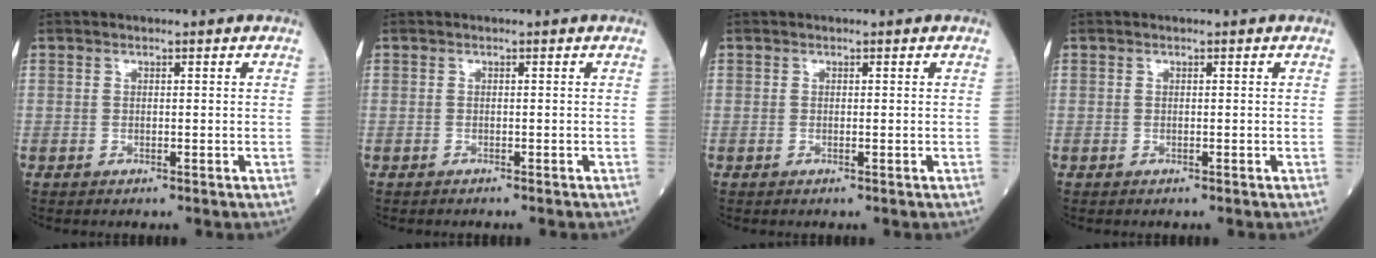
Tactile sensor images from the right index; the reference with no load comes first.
{"total": 1.1, "force": [-1.0, 0.1, 0.4], "torque": [-0.006, 0.000, -0.014]}
{"total": 0.0}
{"total": 0.0}